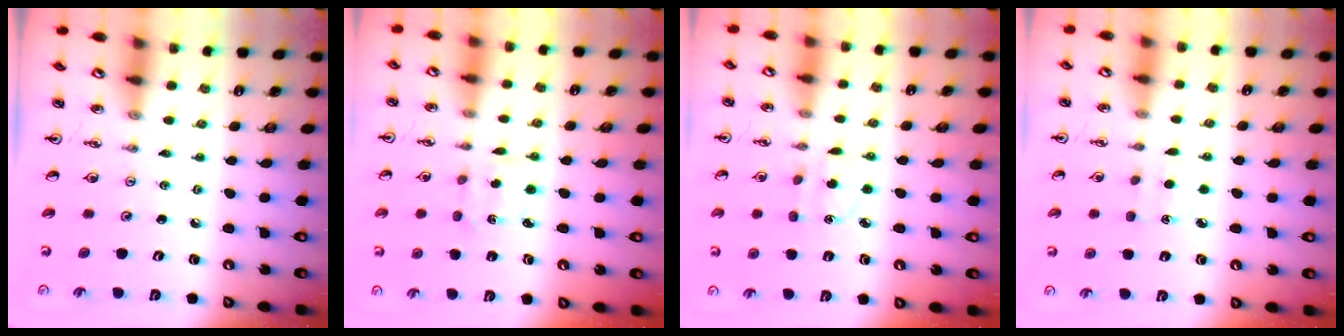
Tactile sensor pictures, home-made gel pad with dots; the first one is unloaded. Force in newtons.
{"total": 2.7, "press": 2.7, "slide": 0.5}
{"total": 3.5, "press": 3.4, "slide": 0.8}
{"total": 2.9, "press": 2.9, "slide": 0.3}